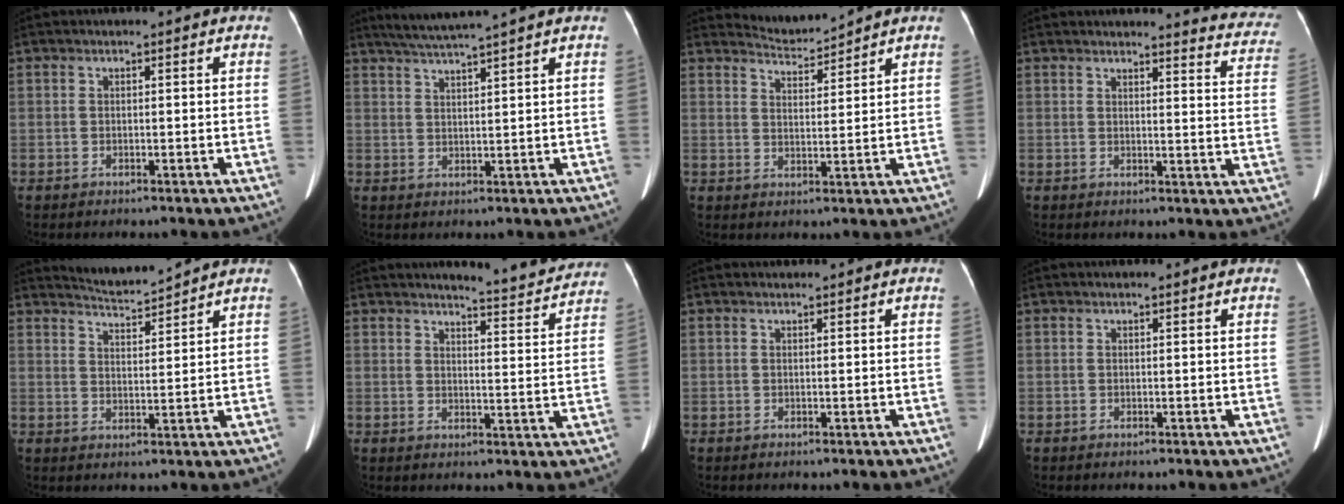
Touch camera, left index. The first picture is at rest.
{"total": 6.4, "force": [5.5, -1.4, 2.9], "torque": [-0.052, 0.017, 0.095]}
{"total": 3.8, "force": [3.6, -0.8, -0.9], "torque": [0.008, -0.005, 0.073]}
{"total": 11.3, "force": [11.1, 1.2, 1.9], "torque": [0.012, -0.079, 0.088]}
{"total": 4.4, "force": [4.2, -1.1, -0.2], "torque": [-0.003, -0.006, 0.080]}
{"total": 8.6, "force": [8.3, 0.4, 2.2], "torque": [-0.034, -0.019, 0.096]}
{"total": 0.0}
{"total": 0.0}